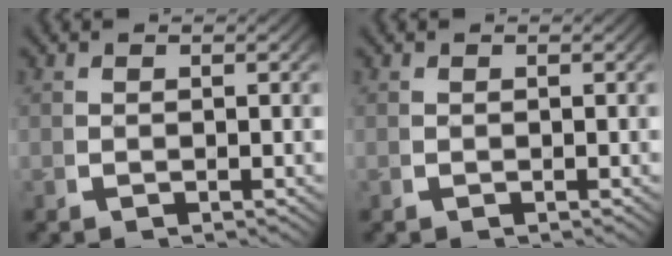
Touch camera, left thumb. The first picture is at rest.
{"total": 0.0}